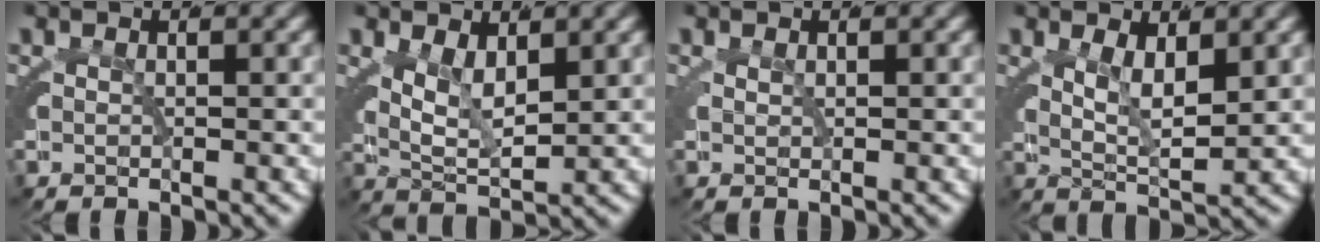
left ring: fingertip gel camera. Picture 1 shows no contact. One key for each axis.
{"total": 3.2, "fx": 1.1, "fy": 2.1, "fz": 2.1, "tx": -0.048, "ty": -0.012, "tz": 0.018}
{"total": 0.0}
{"total": 2.7, "fx": 1.1, "fy": 1.3, "fz": 2.1, "tx": -0.038, "ty": -0.009, "tz": 0.015}